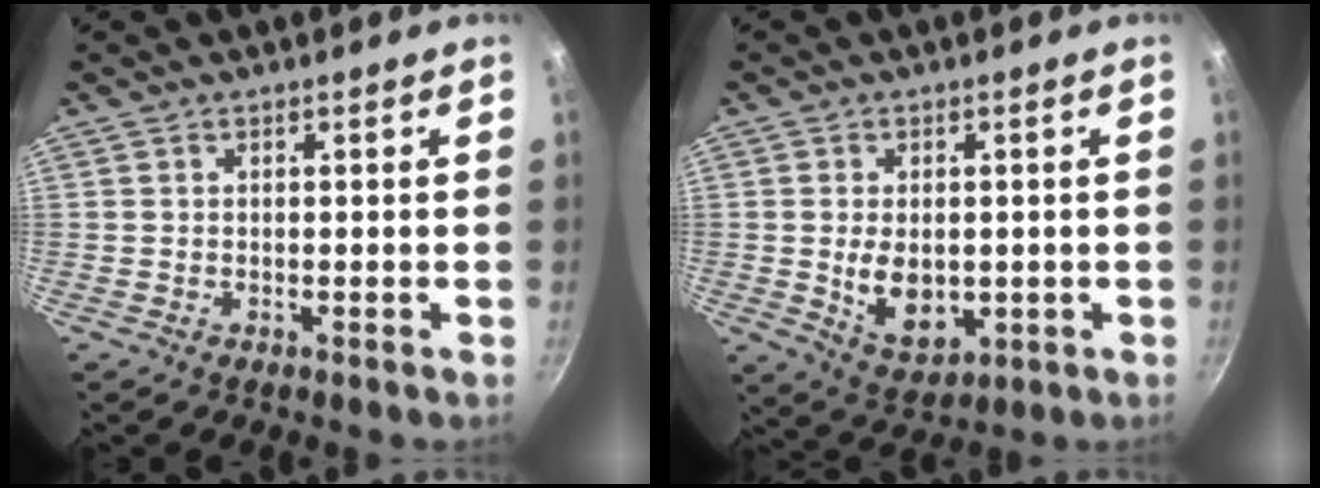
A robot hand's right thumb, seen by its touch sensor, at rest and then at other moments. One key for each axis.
{"total": 8.7, "fx": -0.5, "fy": 5.7, "fz": 6.5, "tx": -0.091, "ty": -0.011, "tz": 0.009}